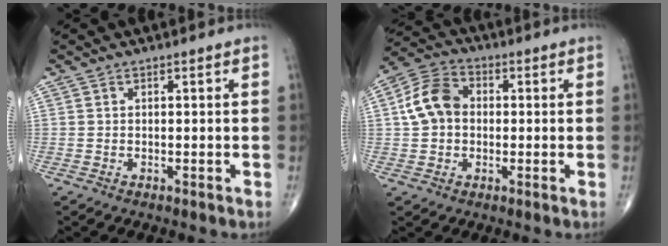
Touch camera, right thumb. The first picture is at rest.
{"total": 9.0, "force": [0.5, 6.9, 5.7], "torque": [-0.099, 0.026, 0.000]}